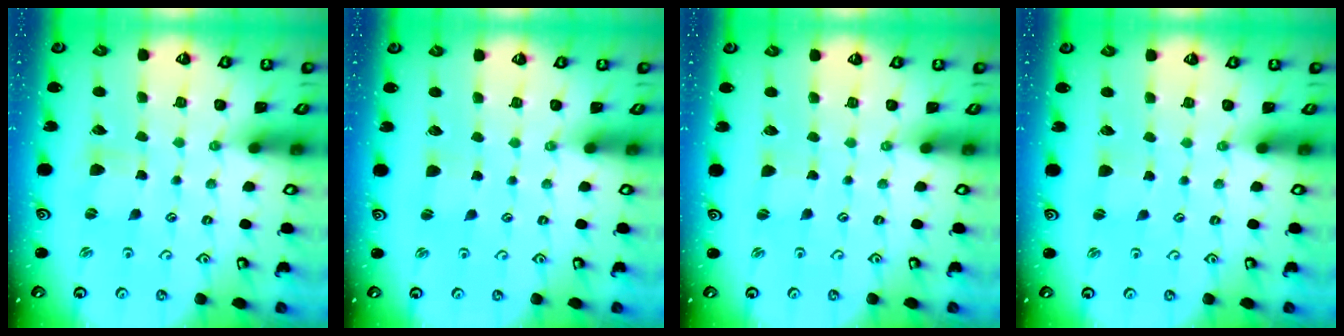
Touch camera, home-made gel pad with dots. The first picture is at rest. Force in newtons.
{"total": 1.3, "press": 1.3, "slide": 0.2}
{"total": 0.0}
{"total": 1.7, "press": 1.7, "slide": 0.3}